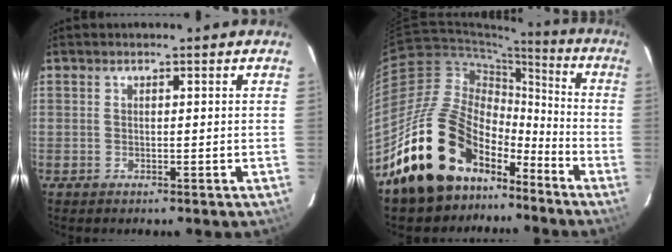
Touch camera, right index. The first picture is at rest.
{"total": 21.2, "force": [-14.4, 12.5, 9.3], "torque": [-0.189, 0.029, -0.225]}